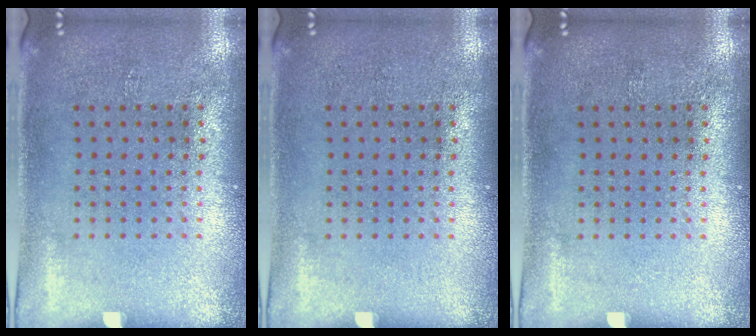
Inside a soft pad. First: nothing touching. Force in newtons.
{"total": 0.0}
{"total": 0.0}